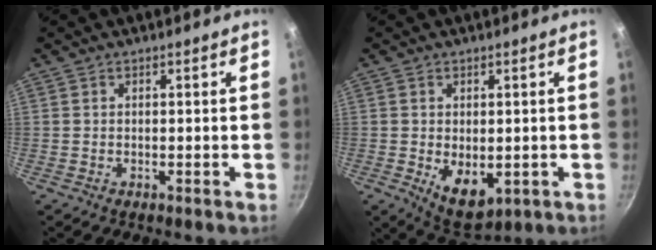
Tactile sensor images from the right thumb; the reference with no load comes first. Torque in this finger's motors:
{"motor_torque": [-0.38, 0.47, 0.20, 0.53, 0.01]}